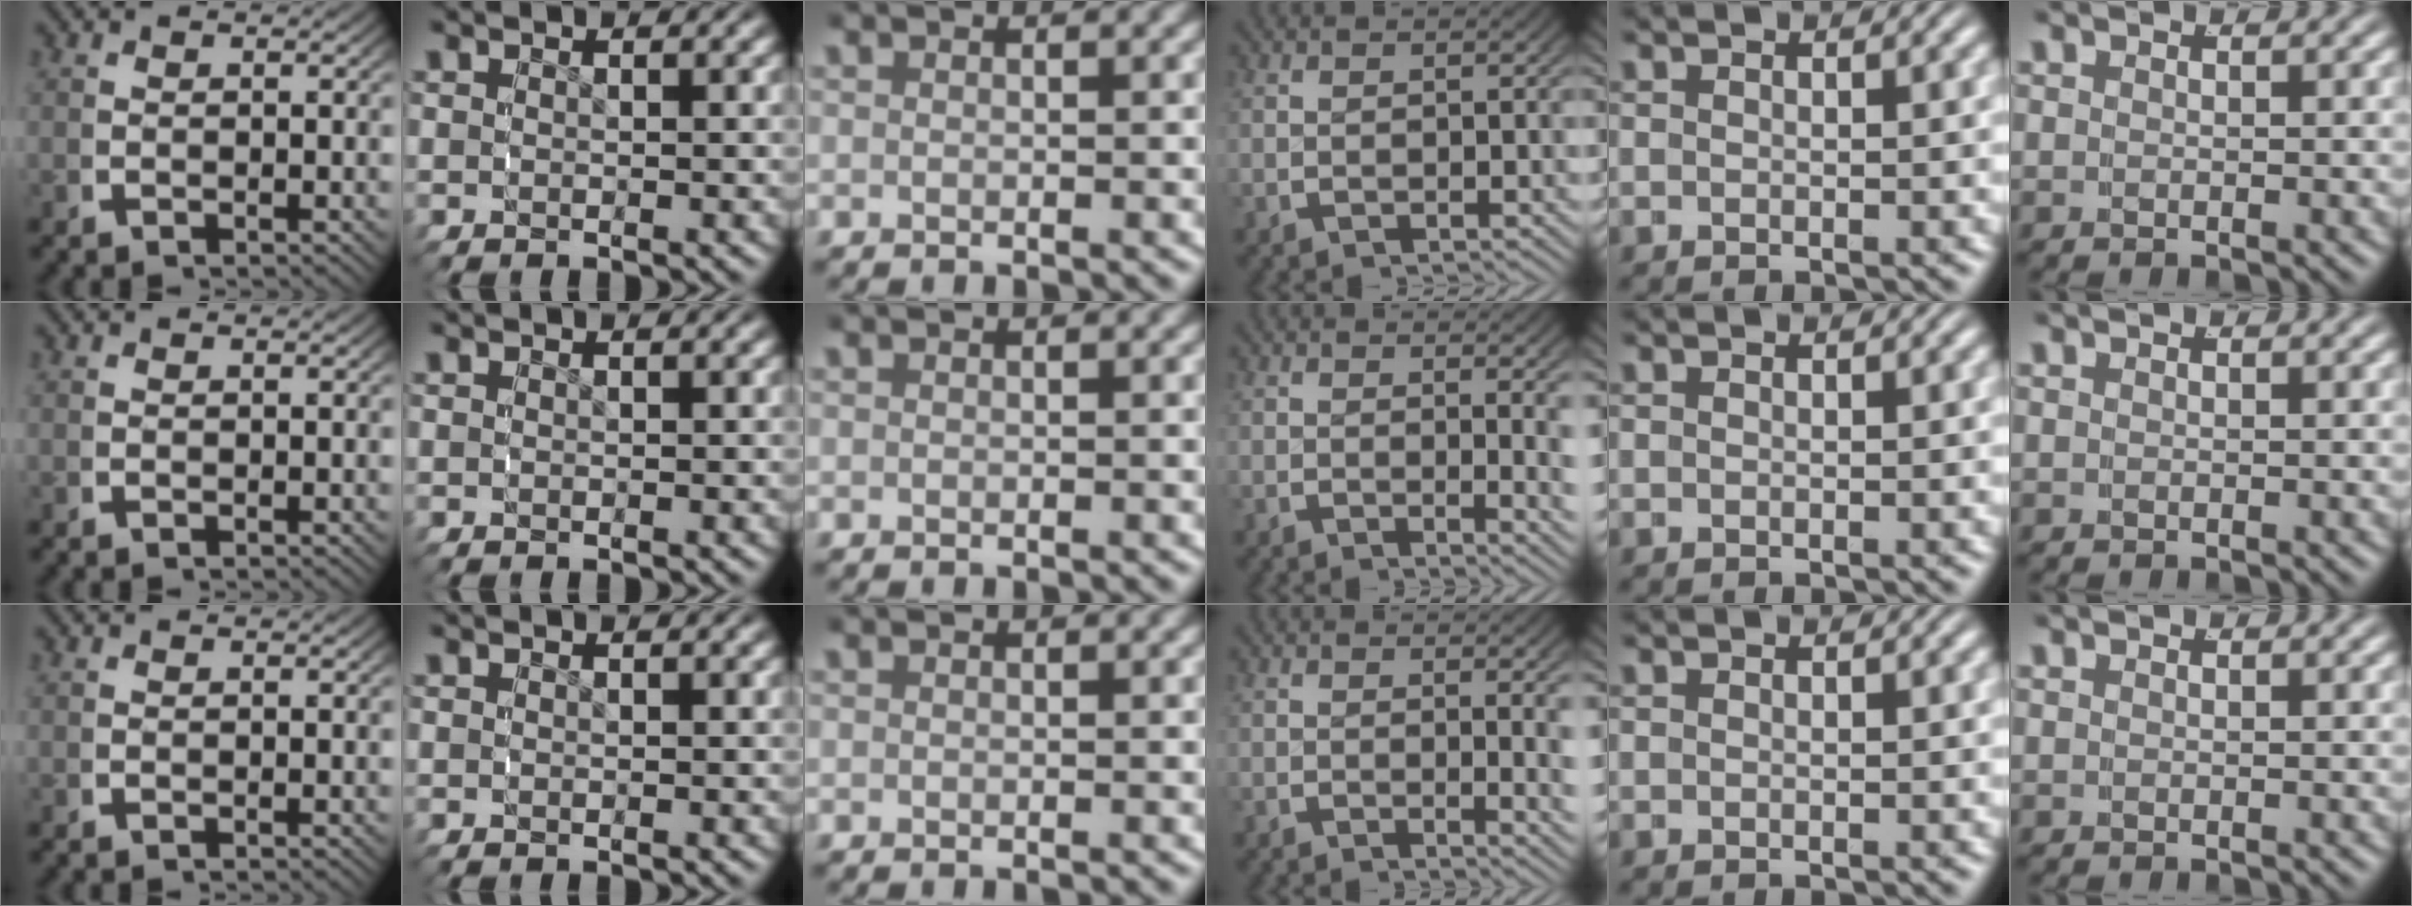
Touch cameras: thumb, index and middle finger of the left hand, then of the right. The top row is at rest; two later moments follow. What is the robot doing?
{"motion": "grasp_and_lifting", "object": "dispenser bottle"}